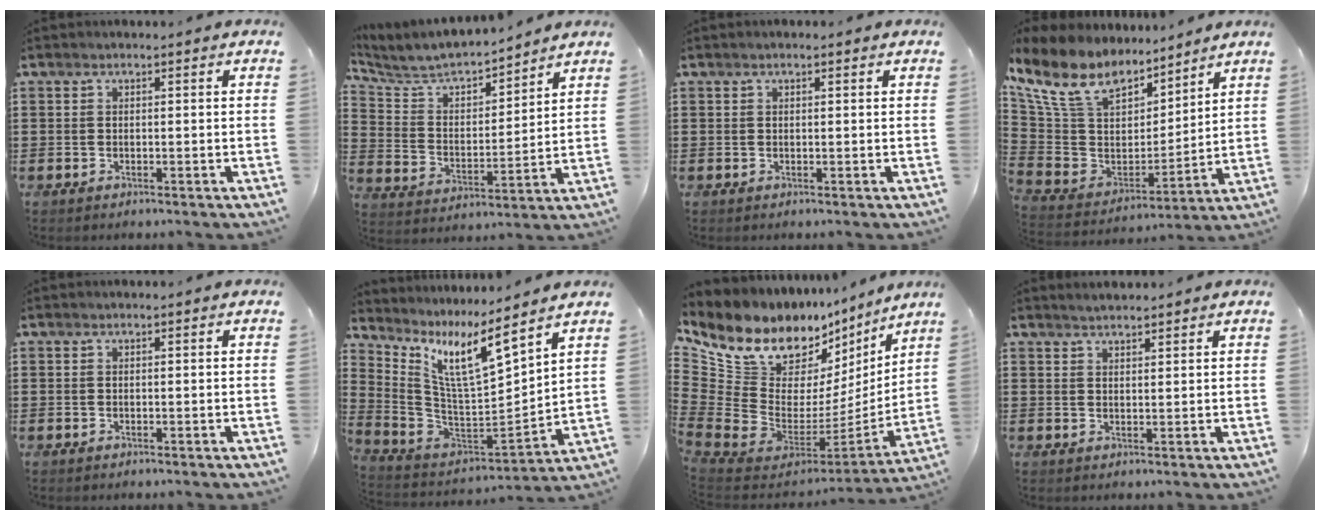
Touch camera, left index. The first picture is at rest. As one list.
[{"total": 6.2, "force": [5.7, 1.5, 1.9], "torque": [-0.068, -0.037, 0.095]}, {"total": 0.7, "force": [0.4, 0.2, 0.5], "torque": [-0.010, 0.001, 0.007]}, {"total": 12.5, "force": [9.5, 5.9, 5.6], "torque": [-0.161, -0.051, 0.173]}, {"total": 0.0}, {"total": 10.3, "force": [6.7, 1.7, 7.7], "torque": [-0.173, -0.045, 0.111]}, {"total": 11.4, "force": [8.4, 6.3, 4.4], "torque": [-0.125, -0.093, 0.148]}, {"total": 1.9, "force": [1.9, 0.2, 0.3], "torque": [-0.009, 0.004, 0.036]}]